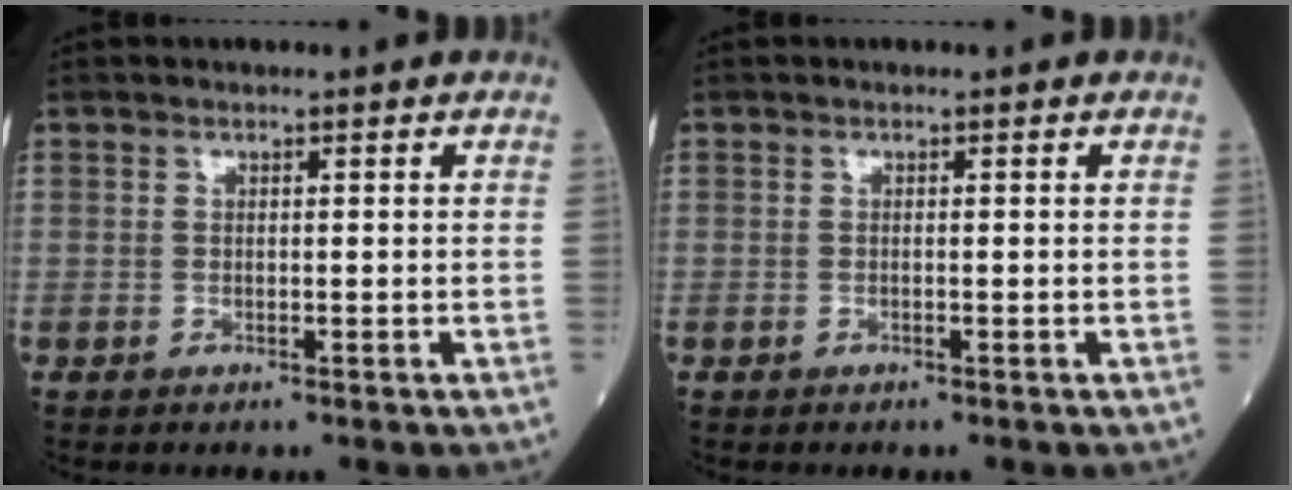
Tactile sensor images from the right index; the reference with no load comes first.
{"total": 0.0}